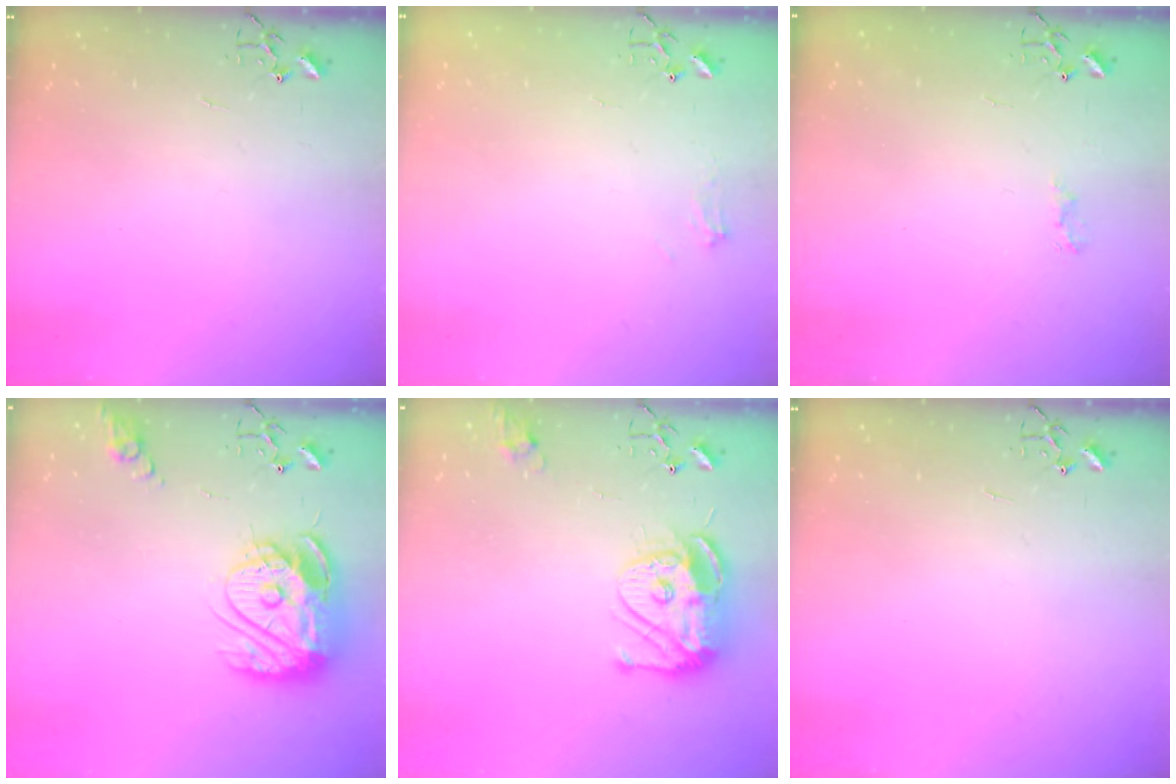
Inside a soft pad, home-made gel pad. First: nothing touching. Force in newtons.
{"total": 5.3, "press": 5.3, "slide": 0.6}
{"total": 5.6, "press": 5.6, "slide": 0.6}
{"total": 17.3, "press": 17.2, "slide": 1.8}
{"total": 13.5, "press": 13.4, "slide": 1.2}
{"total": 0.0}